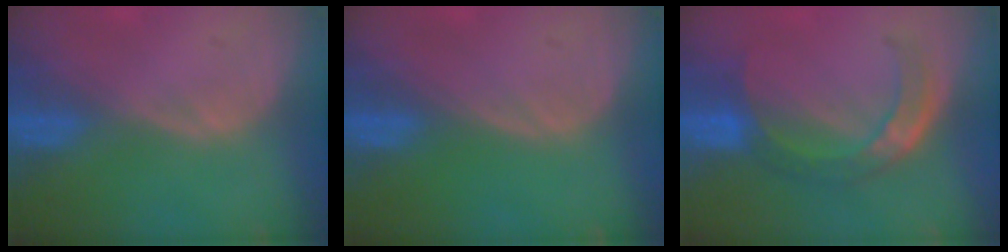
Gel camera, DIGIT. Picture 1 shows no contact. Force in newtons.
{"total": 0.0}
{"total": 7.3, "press": 6.4, "slide": 3.5}